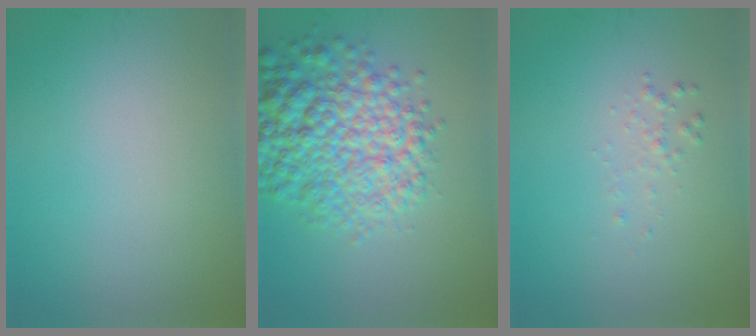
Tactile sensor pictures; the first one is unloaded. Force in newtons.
{"total": 8.7, "press": 8.7, "slide": 0.3}
{"total": 0.9, "press": 0.9, "slide": 0.0}